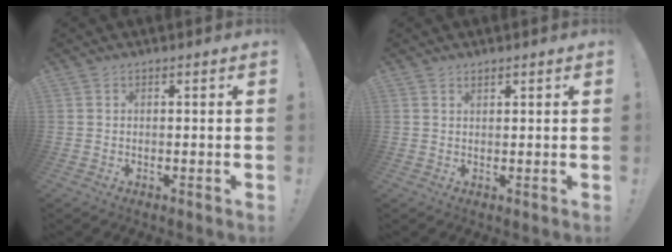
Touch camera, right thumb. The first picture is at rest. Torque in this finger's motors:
{"motor_torque": [-0.05, -0.01, 0.06, 0.07, 0.00]}